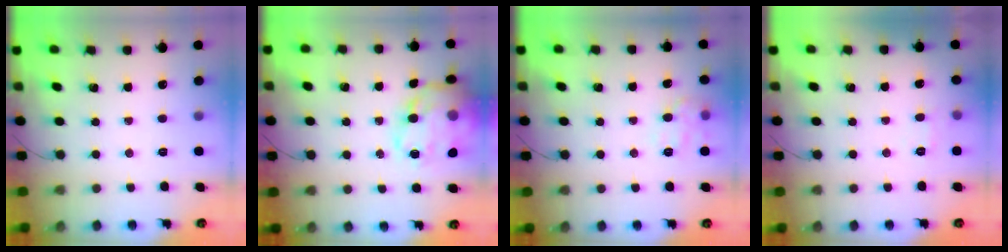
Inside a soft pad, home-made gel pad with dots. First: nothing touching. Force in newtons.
{"total": 21.5, "press": 21.2, "slide": 3.6}
{"total": 9.3, "press": 9.3, "slide": 0.4}
{"total": 6.1, "press": 6.0, "slide": 1.4}